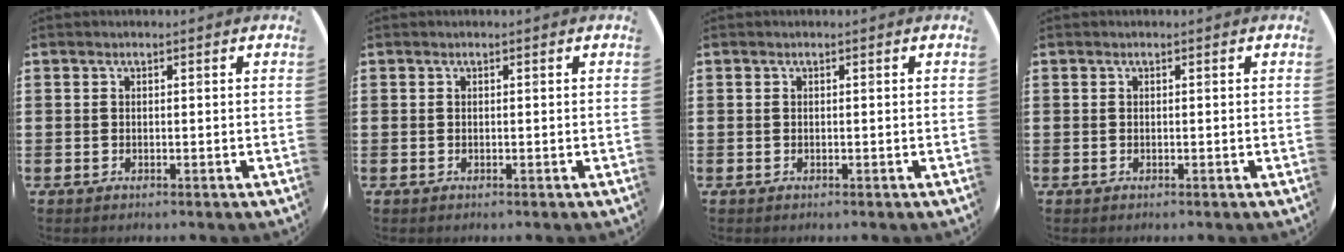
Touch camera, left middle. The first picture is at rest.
{"total": 0.0}
{"total": 0.0}
{"total": 0.0}